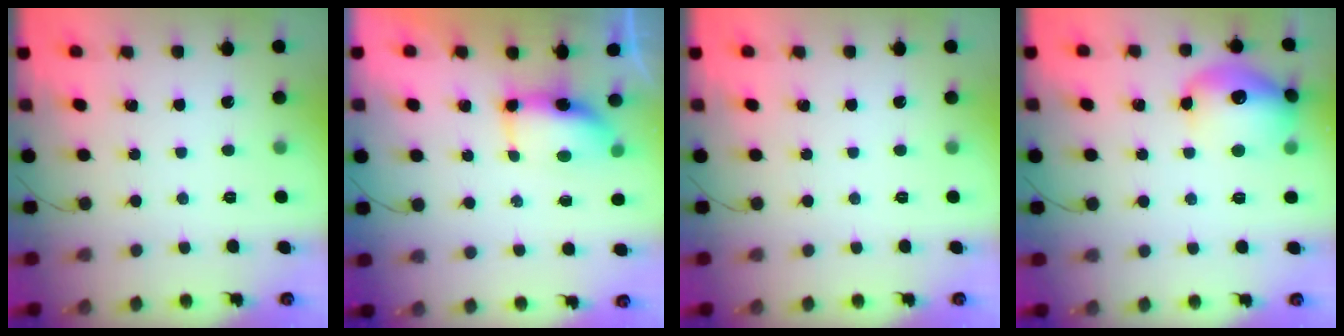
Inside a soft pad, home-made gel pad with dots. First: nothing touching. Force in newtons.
{"total": 7.0, "press": 6.9, "slide": 1.1}
{"total": 0.0}
{"total": 15.0, "press": 14.9, "slide": 1.4}